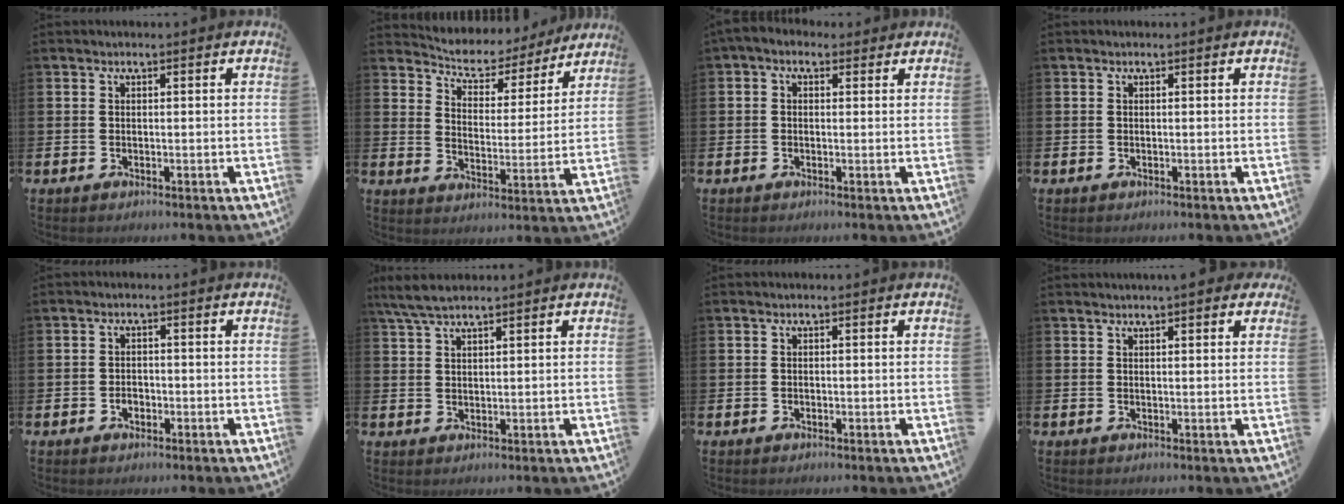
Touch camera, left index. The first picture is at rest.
{"total": 5.3, "force": [4.9, 1.9, 0.2], "torque": [-0.034, -0.045, 0.080]}
{"total": 1.7, "force": [0.5, 1.3, 1.0], "torque": [-0.016, 0.004, 0.007]}
{"total": 0.0}
{"total": 1.7, "force": [-0.7, 1.2, 0.9], "torque": [-0.020, 0.004, -0.015]}
{"total": 4.1, "force": [3.5, 0.8, 2.0], "torque": [-0.054, -0.003, 0.065]}
{"total": 0.0}
{"total": 1.5, "force": [1.5, 0.0, 0.4], "torque": [-0.001, -0.005, 0.025]}